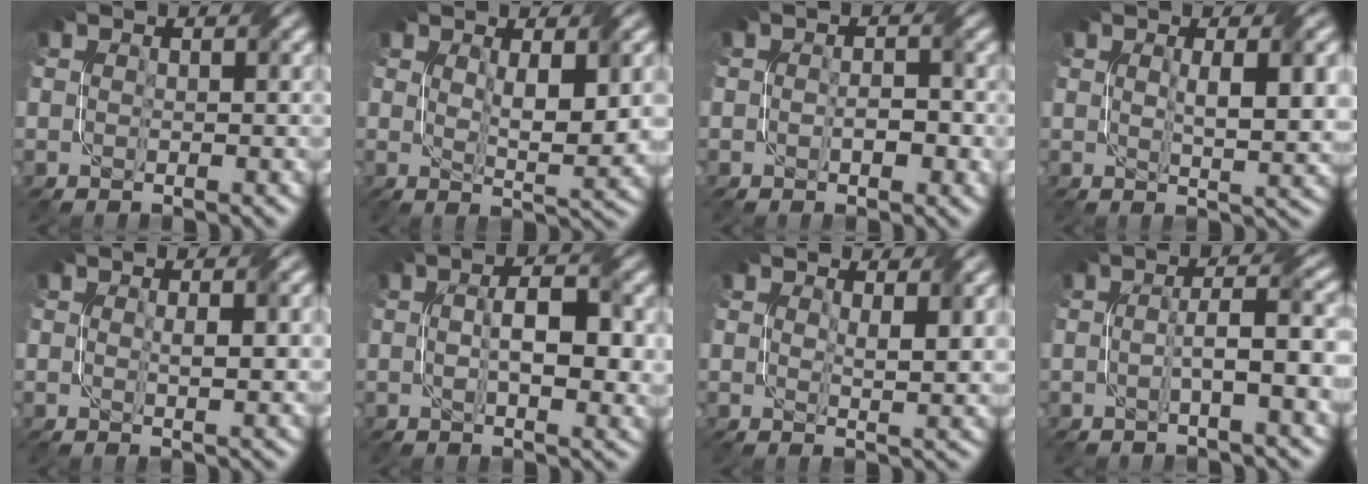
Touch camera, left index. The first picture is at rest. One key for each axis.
{"total": 4.3, "fx": 1.0, "fy": 0.9, "fz": 4.1, "tx": -0.077, "ty": -0.006, "tz": 0.022}
{"total": 2.1, "fx": -0.4, "fy": 0.9, "fz": 1.8, "tx": -0.032, "ty": -0.001, "tz": -0.006}
{"total": 5.2, "fx": 1.1, "fy": 1.2, "fz": 4.9, "tx": -0.077, "ty": 0.001, "tz": 0.023}
{"total": 2.4, "fx": 0.4, "fy": 0.4, "fz": 2.4, "tx": -0.035, "ty": 0.002, "tz": 0.007}
{"total": 5.8, "fx": 0.4, "fy": 2.0, "fz": 5.4, "tx": -0.087, "ty": 0.002, "tz": 0.006}
{"total": 2.7, "fx": 1.3, "fy": 0.5, "fz": 2.3, "tx": -0.036, "ty": -0.005, "tz": 0.023}
{"total": 5.3, "fx": -0.4, "fy": 0.8, "fz": 5.2, "tx": -0.081, "ty": 0.010, "tz": -0.010}